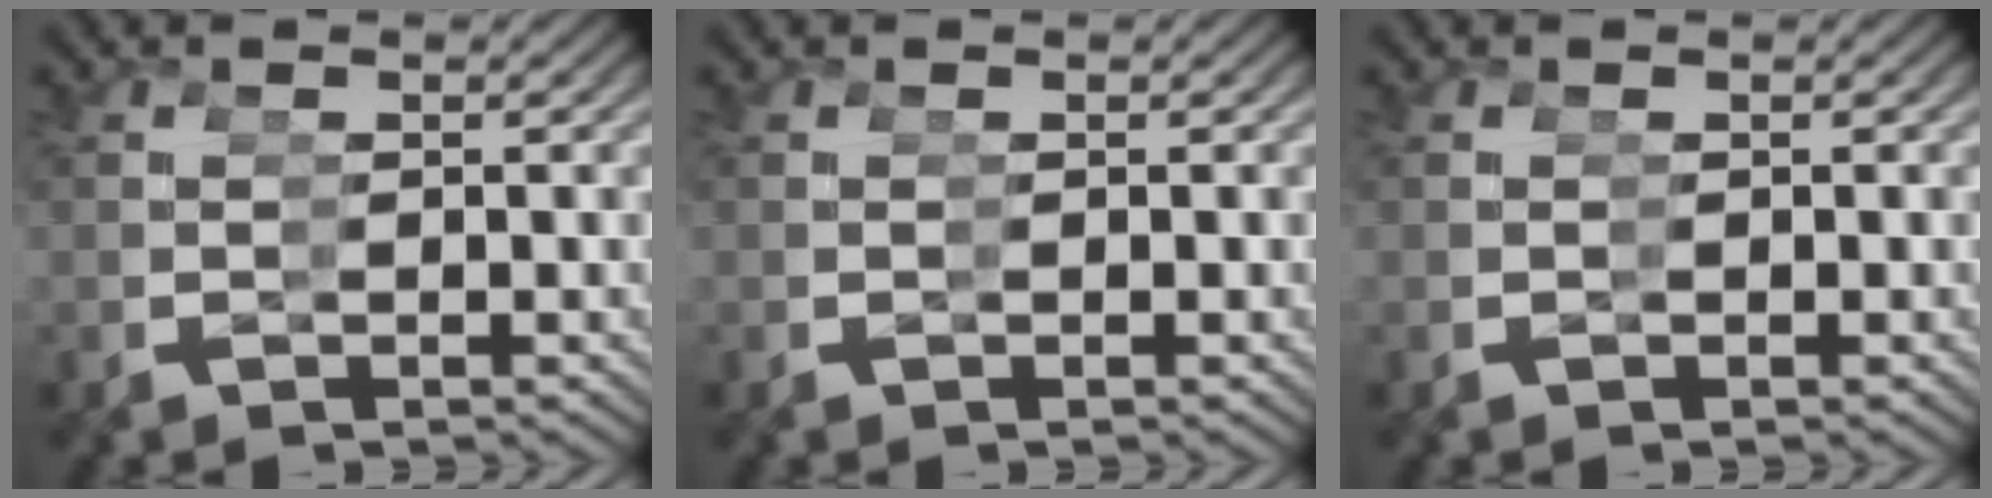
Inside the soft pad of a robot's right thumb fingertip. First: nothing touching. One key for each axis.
{"total": 0.0}
{"total": 0.0}